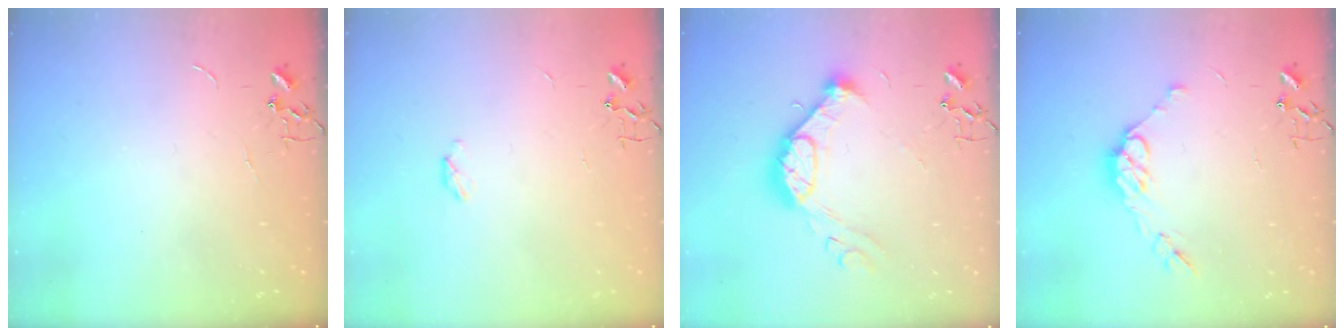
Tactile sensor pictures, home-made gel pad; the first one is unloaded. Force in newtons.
{"total": 3.7, "press": 3.7, "slide": 0.5}
{"total": 14.3, "press": 14.3, "slide": 1.0}
{"total": 9.6, "press": 9.5, "slide": 0.7}